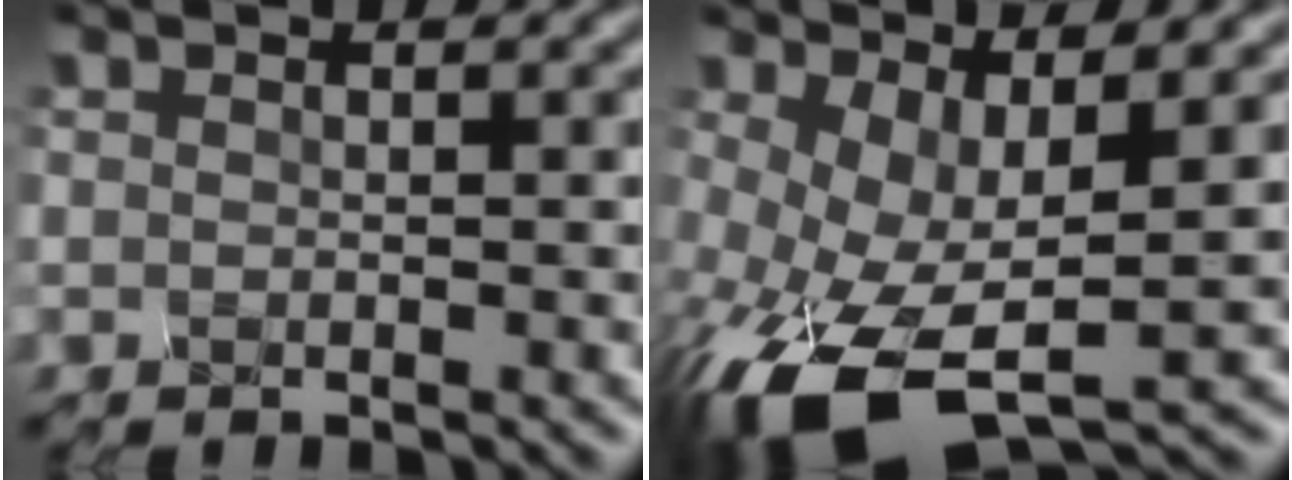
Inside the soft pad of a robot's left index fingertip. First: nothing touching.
{"total": 8.8, "force": [-3.1, 3.6, 7.4], "torque": [-0.186, -0.033, -0.021]}